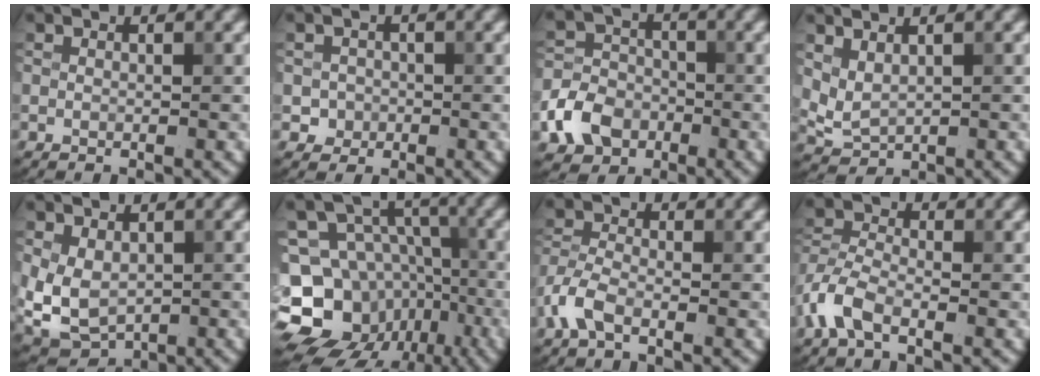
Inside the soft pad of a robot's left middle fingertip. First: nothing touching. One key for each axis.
{"total": 1.5, "fx": -0.4, "fy": 1.4, "fz": 0.1, "tx": 0.012, "ty": -0.002, "tz": -0.006}
{"total": 5.2, "fx": -2.4, "fy": 4.1, "fz": 2.2, "tx": -0.046, "ty": 0.001, "tz": -0.054}
{"total": 1.9, "fx": 1.0, "fy": 1.1, "fz": 1.3, "tx": -0.029, "ty": -0.003, "tz": 0.028}
{"total": 5.8, "fx": -0.2, "fy": 4.1, "fz": 4.1, "tx": -0.089, "ty": -0.010, "tz": -0.001}
{"total": 16.1, "fx": -7.4, "fy": 13.1, "fz": 5.6, "tx": -0.109, "ty": -0.018, "tz": -0.120}
{"total": 3.2, "fx": -1.8, "fy": 1.5, "fz": 2.1, "tx": -0.052, "ty": 0.003, "tz": -0.053}
{"total": 4.0, "fx": -2.3, "fy": 1.9, "fz": 2.7, "tx": -0.063, "ty": 0.003, "tz": -0.063}